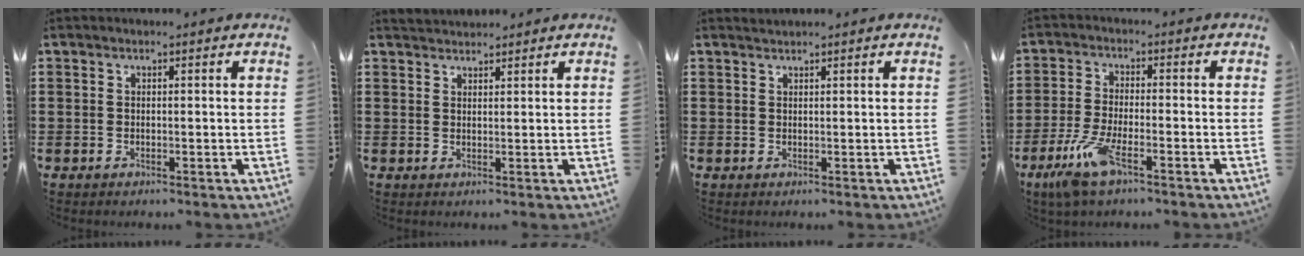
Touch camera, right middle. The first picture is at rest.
{"total": 1.8, "force": [1.8, 0.4, -0.1], "torque": [-0.003, 0.005, 0.035]}
{"total": 0.7, "force": [0.7, 0.0, 0.1], "torque": [-0.003, -0.001, 0.014]}
{"total": 6.8, "force": [-4.1, 1.5, 5.2], "torque": [-0.129, -0.016, -0.080]}